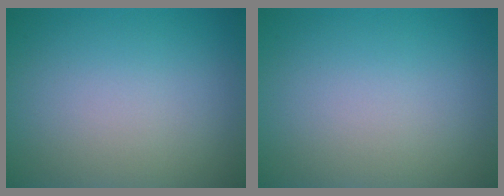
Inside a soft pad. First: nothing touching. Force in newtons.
{"total": 0.0}